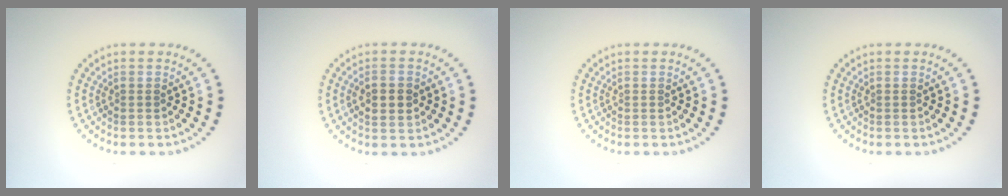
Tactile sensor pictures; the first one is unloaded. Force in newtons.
{"total": 2.2, "press": 2.1, "slide": 0.1}
{"total": 0.0}
{"total": 0.0}